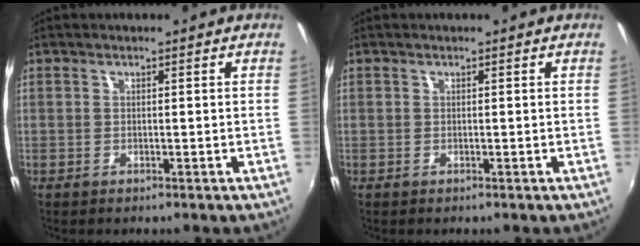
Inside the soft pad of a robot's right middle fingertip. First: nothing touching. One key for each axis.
{"total": 0.0}